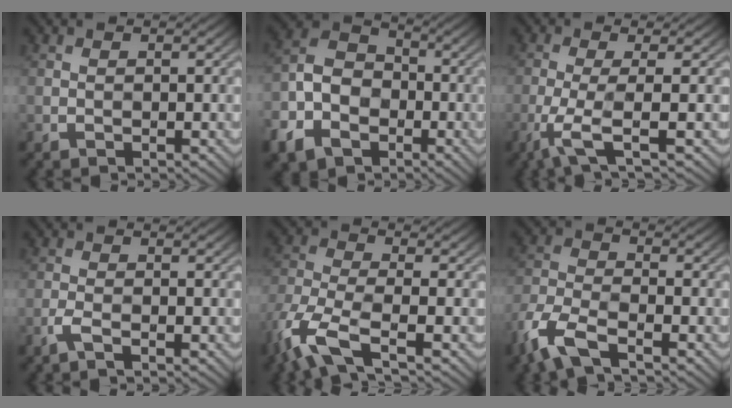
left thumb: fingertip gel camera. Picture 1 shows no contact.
{"total": 10.1, "force": [-3.8, 7.7, 5.3], "torque": [-0.136, -0.027, -0.088]}
{"total": 4.8, "force": [-0.1, 0.9, 4.7], "torque": [-0.078, 0.011, -0.026]}
{"total": 1.2, "force": [0.2, 0.2, 1.2], "torque": [-0.023, 0.005, -0.009]}
{"total": 8.0, "force": [-3.9, 2.9, 6.4], "torque": [-0.147, -0.011, -0.093]}
{"total": 7.4, "force": [-4.3, 3.0, 5.3], "torque": [-0.121, -0.009, -0.103]}